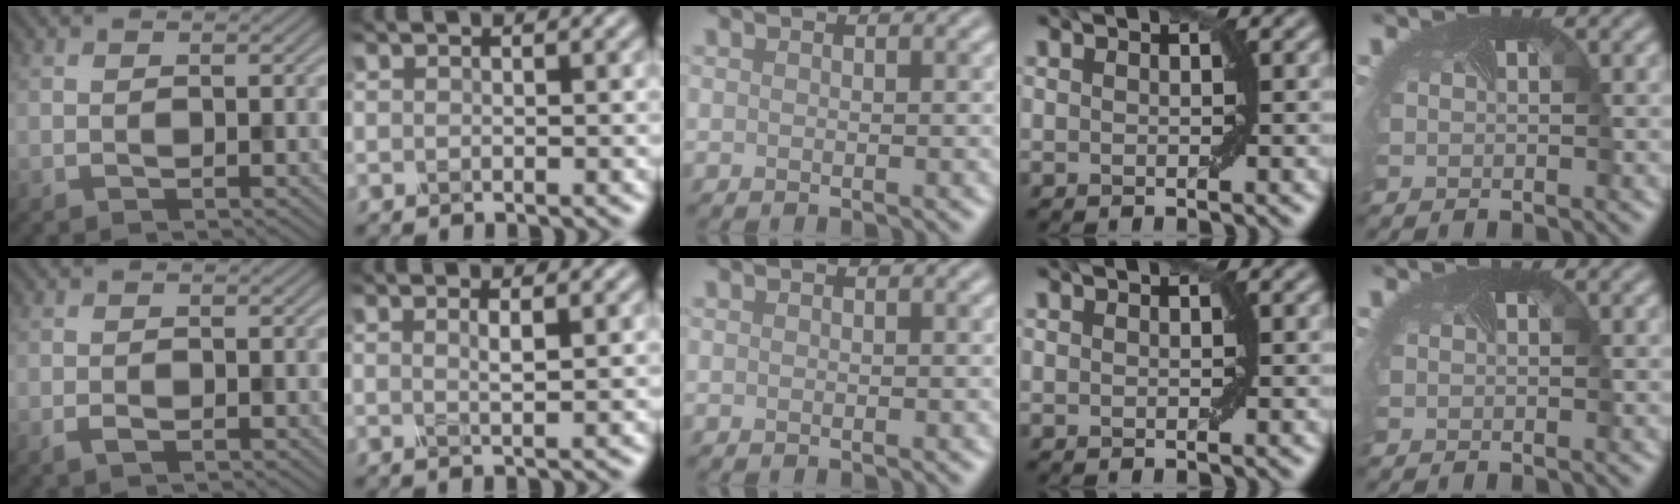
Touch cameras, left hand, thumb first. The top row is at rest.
{"thumb": {"total": 1.5, "force": [-0.7, 0.8, 1.0], "torque": [-0.022, -0.002, -0.014]}, "index": {"total": 1.0, "force": [0.1, 0.2, 1.0], "torque": [-0.020, 0.001, 0.004]}}